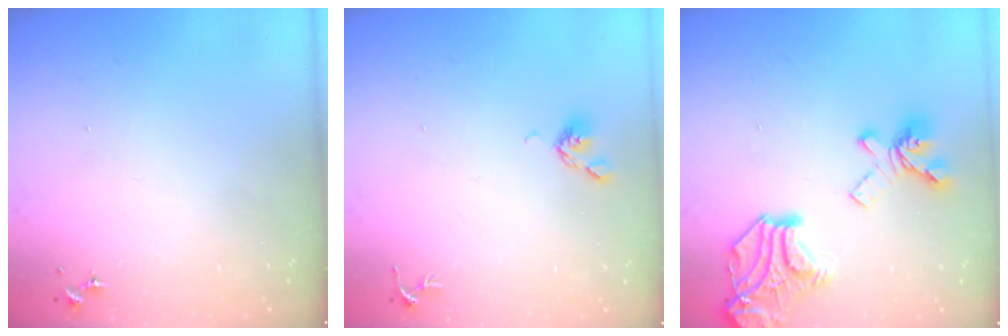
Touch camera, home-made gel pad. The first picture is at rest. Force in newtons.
{"total": 5.2, "press": 5.1, "slide": 0.9}
{"total": 21.3, "press": 21.2, "slide": 1.6}